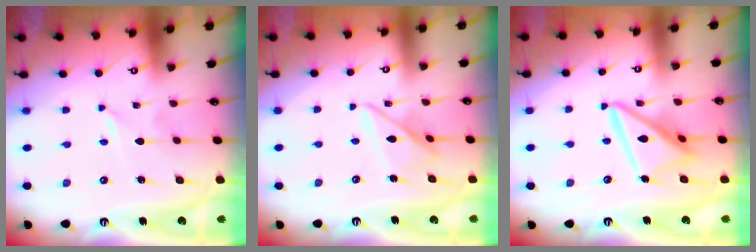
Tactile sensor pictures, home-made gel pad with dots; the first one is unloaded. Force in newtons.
{"total": 10.1, "press": 10.0, "slide": 1.1}
{"total": 15.0, "press": 14.9, "slide": 1.6}